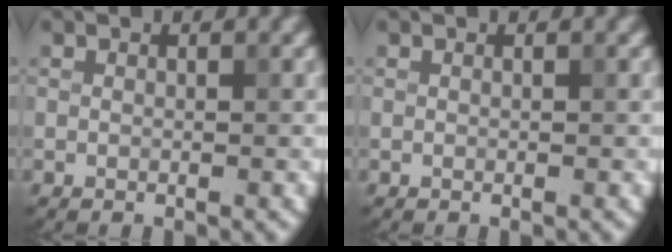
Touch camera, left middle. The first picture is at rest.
{"total": 0.0}